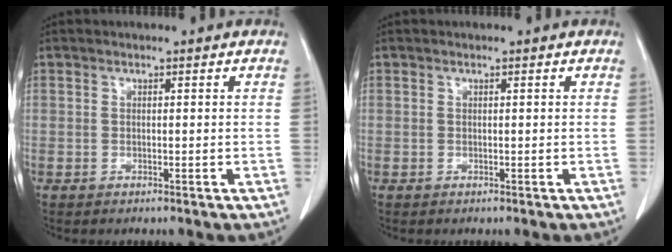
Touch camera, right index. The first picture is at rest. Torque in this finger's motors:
{"motor_torque": [-0.05, 0.04, -0.05, -0.01]}